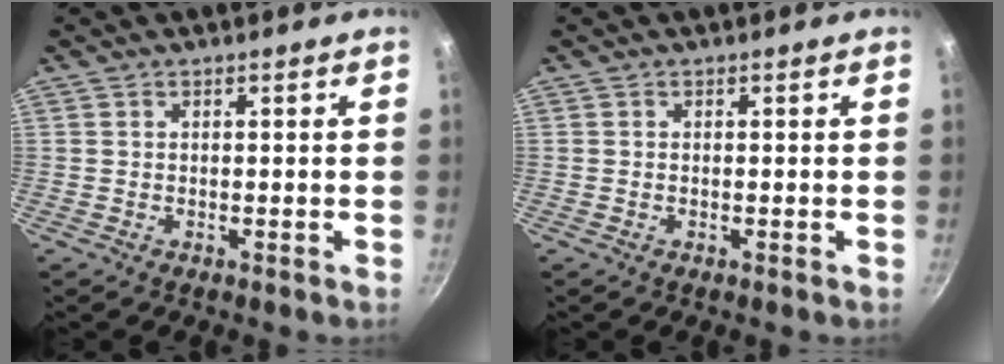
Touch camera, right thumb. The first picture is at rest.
{"total": 0.0}